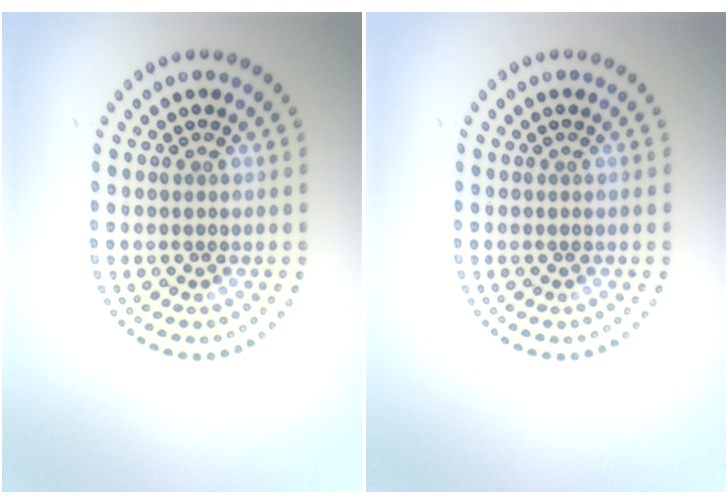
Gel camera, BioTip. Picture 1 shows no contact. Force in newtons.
{"total": 0.0}